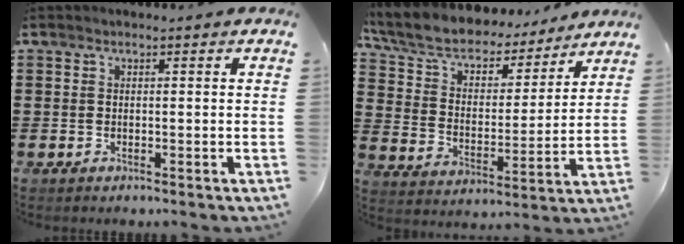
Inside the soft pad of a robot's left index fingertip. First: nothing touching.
{"total": 6.9, "force": [6.1, 2.6, 2.2], "torque": [-0.073, -0.037, 0.105]}